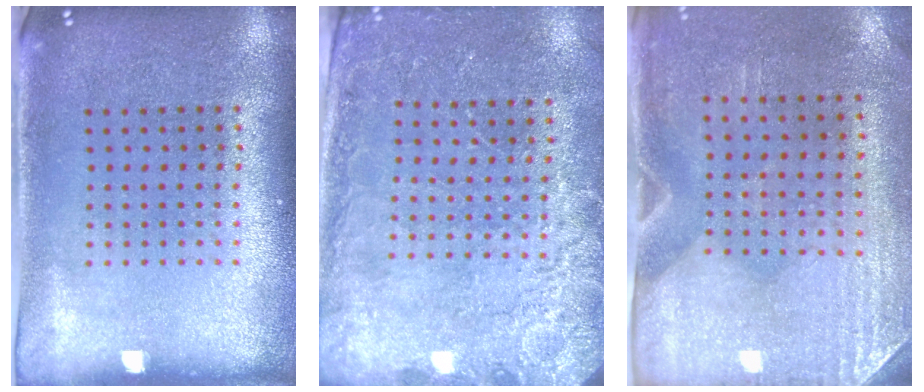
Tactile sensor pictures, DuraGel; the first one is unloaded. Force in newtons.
{"total": 2.5, "press": 2.5, "slide": 0.5}
{"total": 2.9, "press": 2.5, "slide": 1.5}